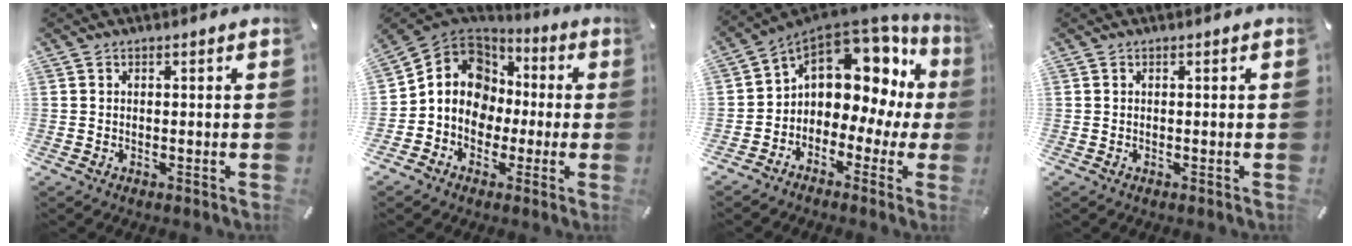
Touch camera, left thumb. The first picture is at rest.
{"total": 11.1, "force": [-0.4, 10.4, 4.0], "torque": [-0.091, -0.002, -0.003]}
{"total": 10.8, "force": [5.6, 7.5, 5.4], "torque": [-0.082, -0.057, 0.096]}
{"total": 0.0}